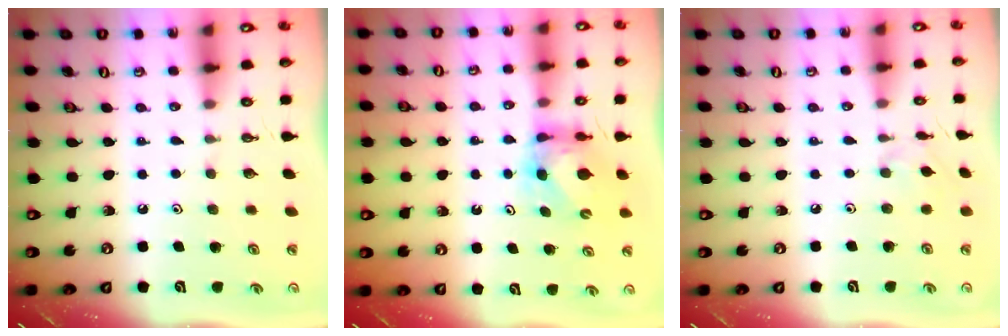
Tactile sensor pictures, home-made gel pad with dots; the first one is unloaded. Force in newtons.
{"total": 5.4, "press": 5.4, "slide": 0.5}
{"total": 1.5, "press": 1.4, "slide": 0.5}